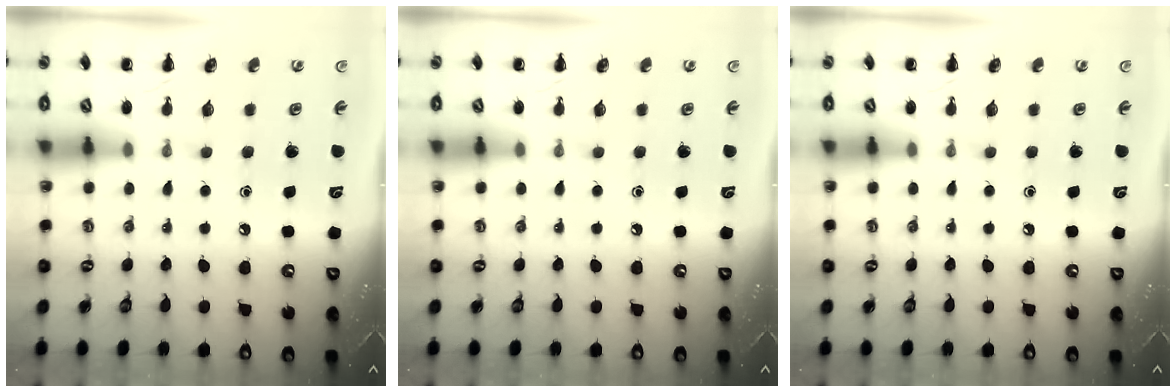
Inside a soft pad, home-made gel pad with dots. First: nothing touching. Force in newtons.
{"total": 0.0}
{"total": 0.0}